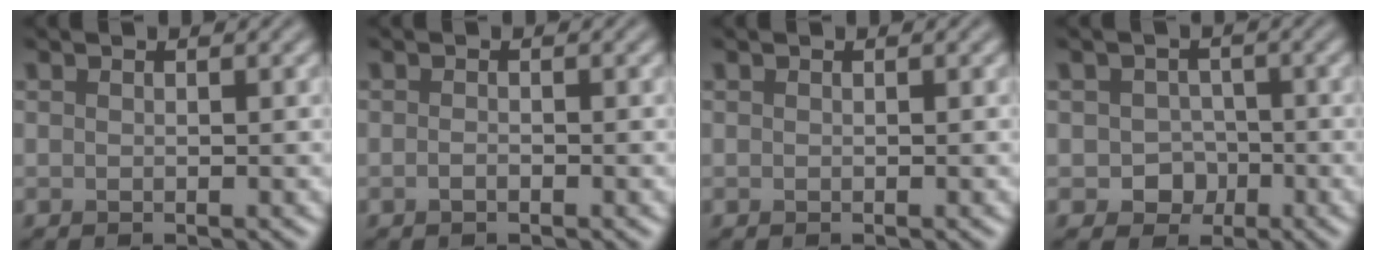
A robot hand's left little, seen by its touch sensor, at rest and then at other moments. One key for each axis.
{"total": 0.7, "fx": -0.3, "fy": 0.2, "fz": 0.5, "tx": -0.012, "ty": -0.001, "tz": -0.007}
{"total": 0.0}
{"total": 2.6, "fx": -0.6, "fy": 2.3, "fz": 1.1, "tx": -0.010, "ty": -0.003, "tz": -0.010}